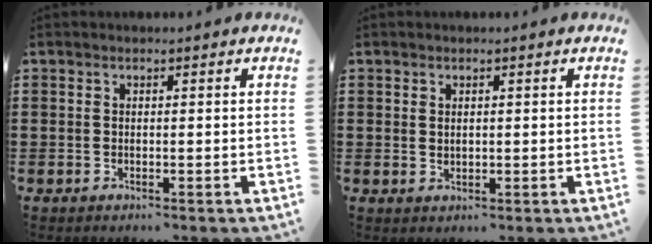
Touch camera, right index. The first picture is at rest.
{"total": 0.9, "force": [0.5, 0.6, 0.5], "torque": [-0.010, 0.004, 0.010]}